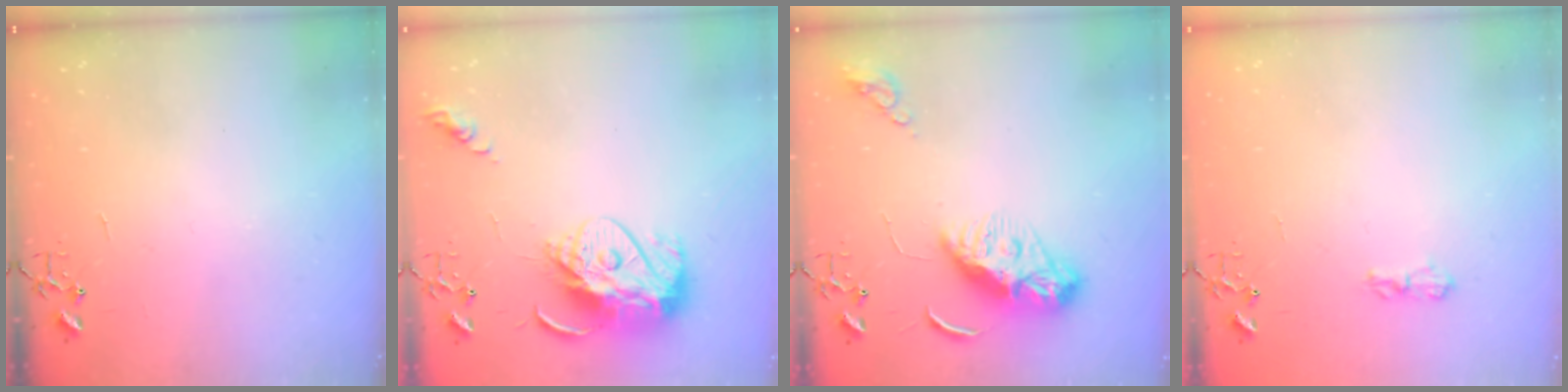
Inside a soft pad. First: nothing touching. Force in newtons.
{"total": 14.0, "press": 13.9, "slide": 1.4}
{"total": 9.9, "press": 9.8, "slide": 1.1}
{"total": 5.4, "press": 5.4, "slide": 0.7}